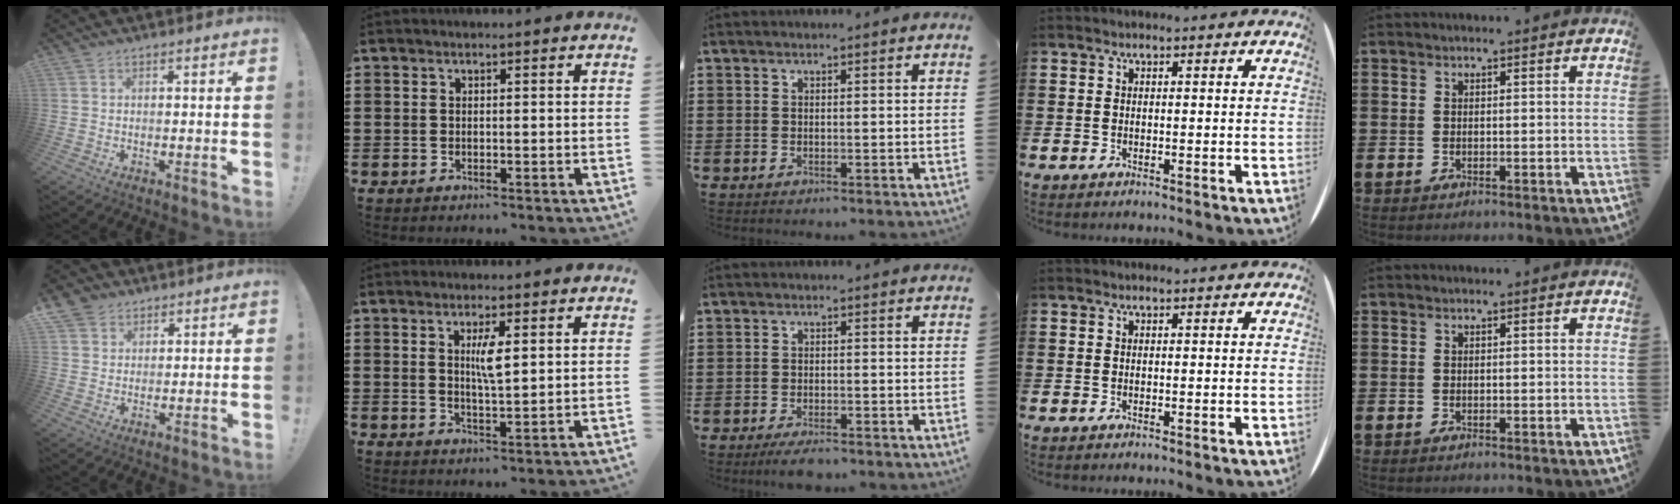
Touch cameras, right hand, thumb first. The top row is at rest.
{"thumb": {"total": 4.9, "force": [3.1, 3.8, 0.8], "torque": [-0.012, -0.014, 0.060]}, "index": {"total": 3.7, "force": [1.1, 0.8, 3.4], "torque": [-0.062, 0.002, 0.014]}, "middle": {"total": 2.2, "force": [-1.9, 0.3, 0.9], "torque": [-0.018, 0.001, -0.037]}}